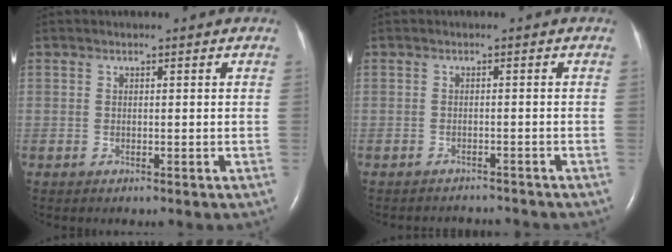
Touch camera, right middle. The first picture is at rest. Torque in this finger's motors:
{"motor_torque": [-0.02, -0.04, -0.01, 0.00]}